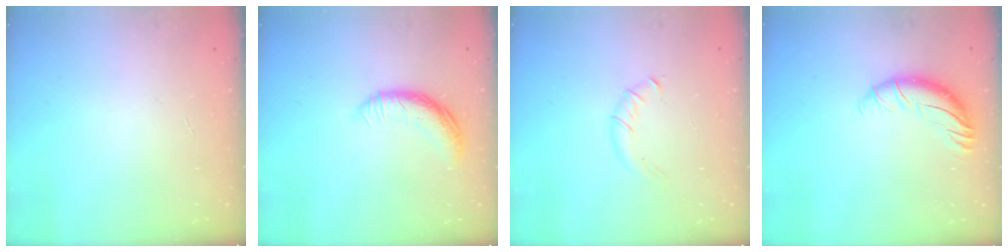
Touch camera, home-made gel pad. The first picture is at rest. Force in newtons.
{"total": 10.1, "press": 10.1, "slide": 0.8}
{"total": 4.2, "press": 4.1, "slide": 1.1}
{"total": 9.6, "press": 9.4, "slide": 1.9}